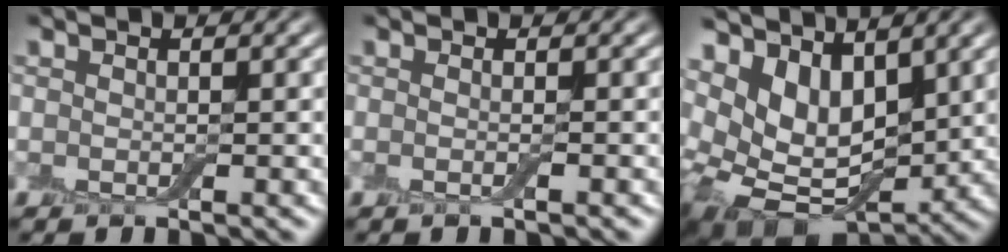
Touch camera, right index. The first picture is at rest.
{"total": 1.0, "force": [-0.2, 0.2, 1.0], "torque": [-0.015, -0.007, -0.007]}
{"total": 8.0, "force": [2.3, 5.1, 5.7], "torque": [-0.103, -0.015, 0.044]}